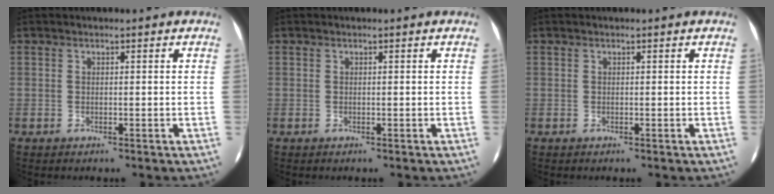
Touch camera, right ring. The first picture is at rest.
{"total": 0.0}
{"total": 0.0}